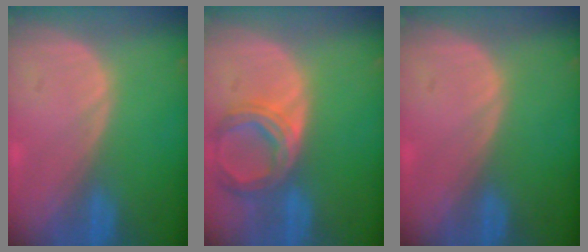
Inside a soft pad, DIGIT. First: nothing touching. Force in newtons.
{"total": 6.9, "press": 6.4, "slide": 2.7}
{"total": 0.0}